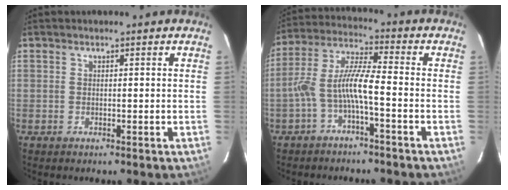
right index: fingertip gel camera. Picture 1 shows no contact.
{"total": 7.8, "force": [-3.1, 0.8, 7.1], "torque": [-0.166, 0.015, -0.059]}